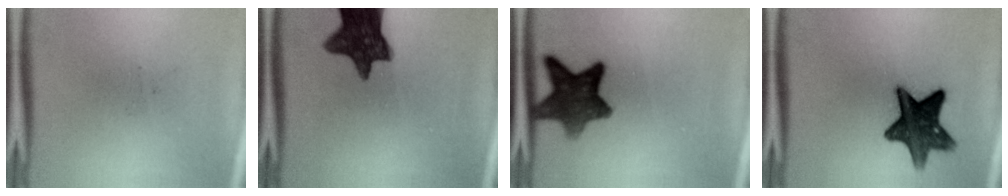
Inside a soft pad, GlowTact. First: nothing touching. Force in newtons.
{"total": 11.9}
{"total": 10.0}
{"total": 12.0}